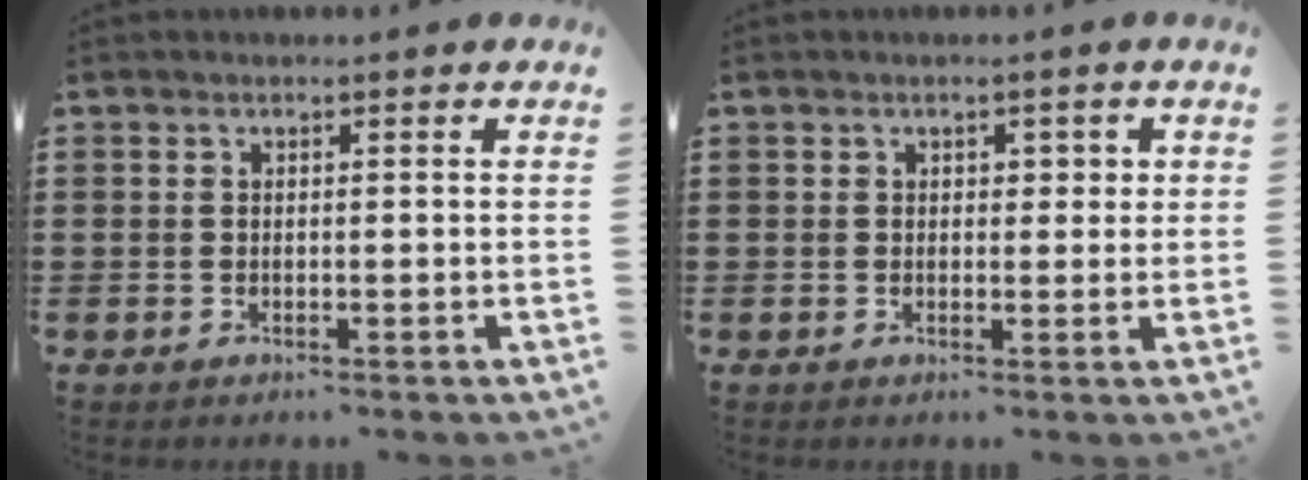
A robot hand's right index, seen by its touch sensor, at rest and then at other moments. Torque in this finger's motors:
{"motor_torque": [-0.18, 0.27, 0.04, -0.01]}